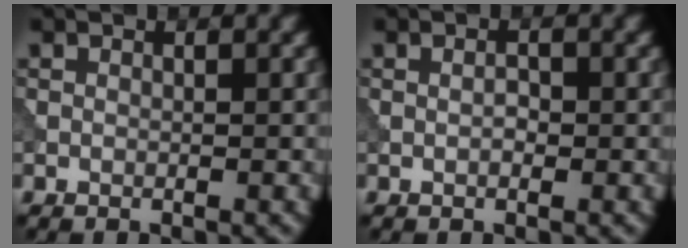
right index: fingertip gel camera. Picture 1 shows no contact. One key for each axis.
{"total": 0.9, "fx": -0.1, "fy": 0.3, "fz": 0.8, "tx": -0.014, "ty": 0.002, "tz": -0.001}